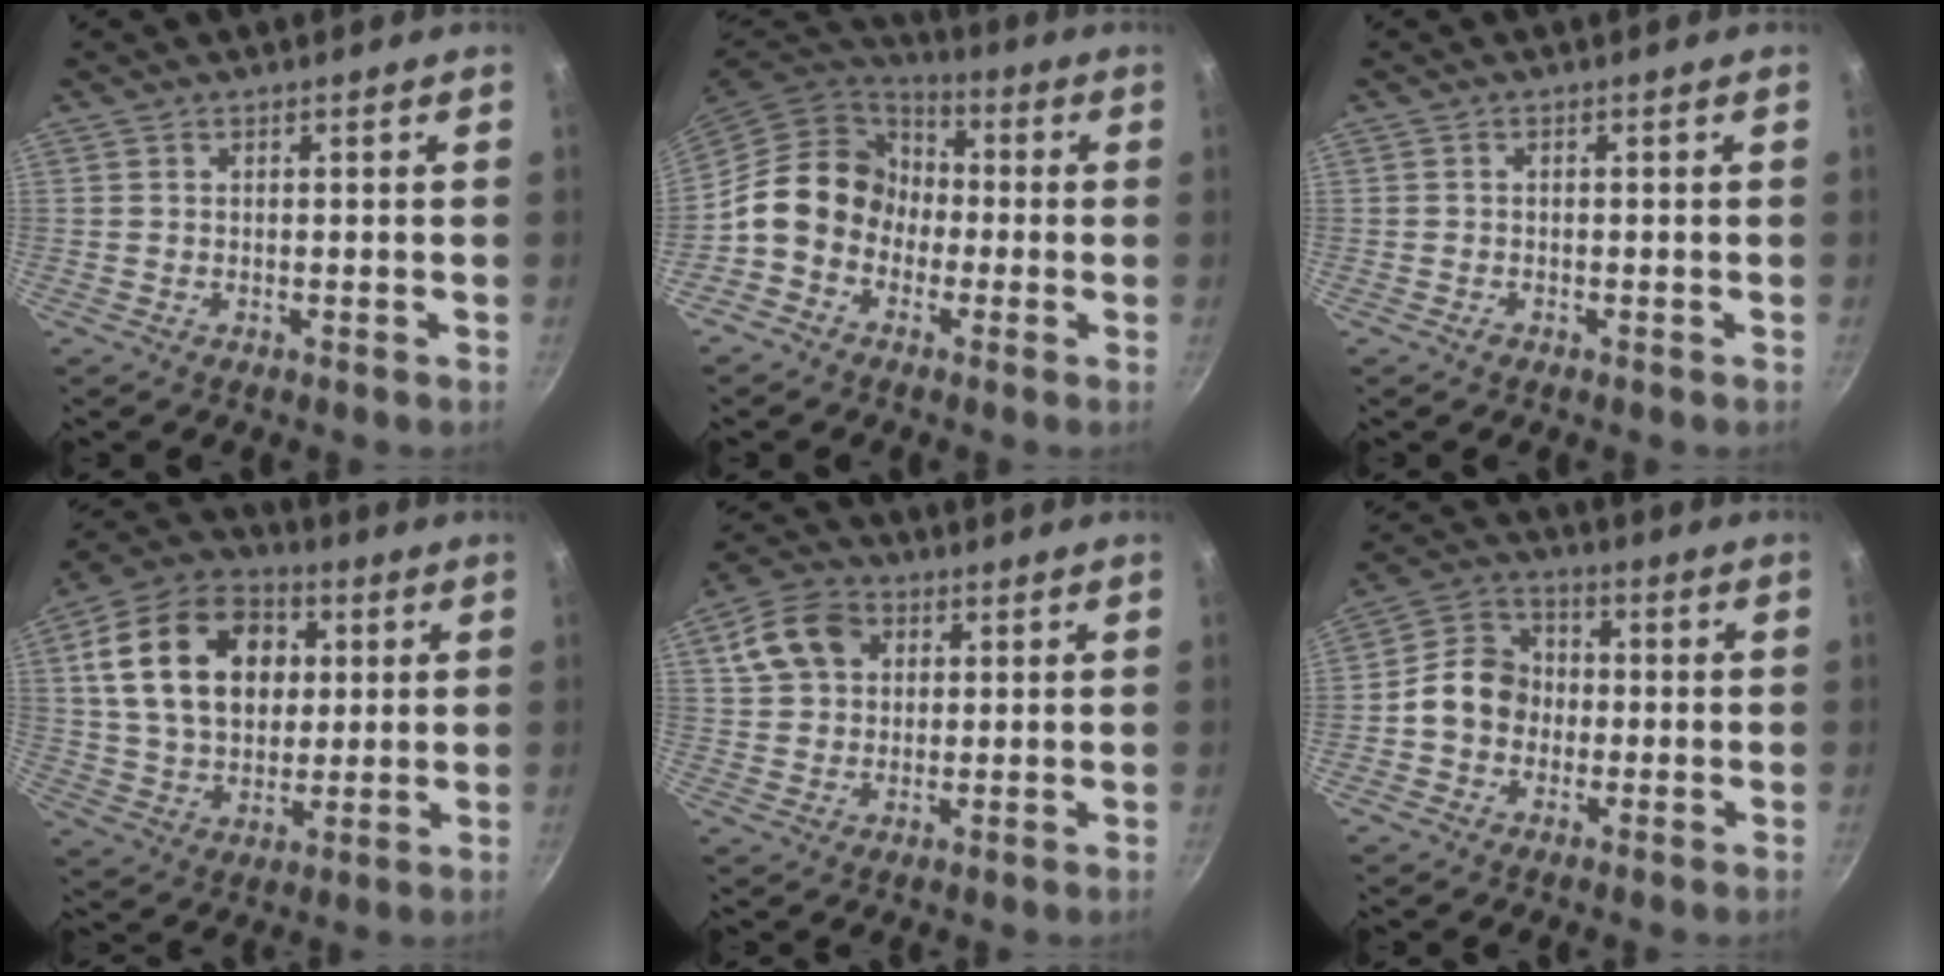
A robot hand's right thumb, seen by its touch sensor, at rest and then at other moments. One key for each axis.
{"total": 13.3, "fx": -1.7, "fy": 11.3, "fz": 6.7, "tx": -0.071, "ty": 0.043, "tz": -0.051}
{"total": 0.9, "fx": -0.6, "fy": 0.6, "fz": 0.4, "tx": -0.007, "ty": 0.003, "tz": -0.012}
{"total": 20.7, "fx": 4.7, "fy": 14.9, "fz": 13.6, "tx": -0.213, "ty": 0.010, "tz": 0.076}
{"total": 10.0, "fx": 3.3, "fy": 7.8, "fz": 5.3, "tx": -0.079, "ty": 0.010, "tz": 0.050}
{"total": 9.8, "fx": -1.0, "fy": 8.3, "fz": 5.0, "tx": -0.054, "ty": 0.026, "tz": -0.038}